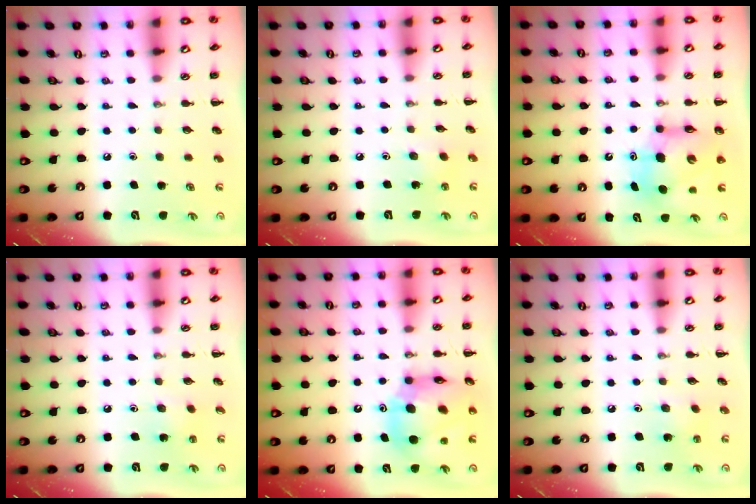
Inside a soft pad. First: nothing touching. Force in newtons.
{"total": 2.4, "press": 2.3, "slide": 0.7}
{"total": 9.0, "press": 8.6, "slide": 2.7}
{"total": 4.2, "press": 4.0, "slide": 1.2}
{"total": 14.0, "press": 13.3, "slide": 4.1}
{"total": 4.4, "press": 4.2, "slide": 1.2}